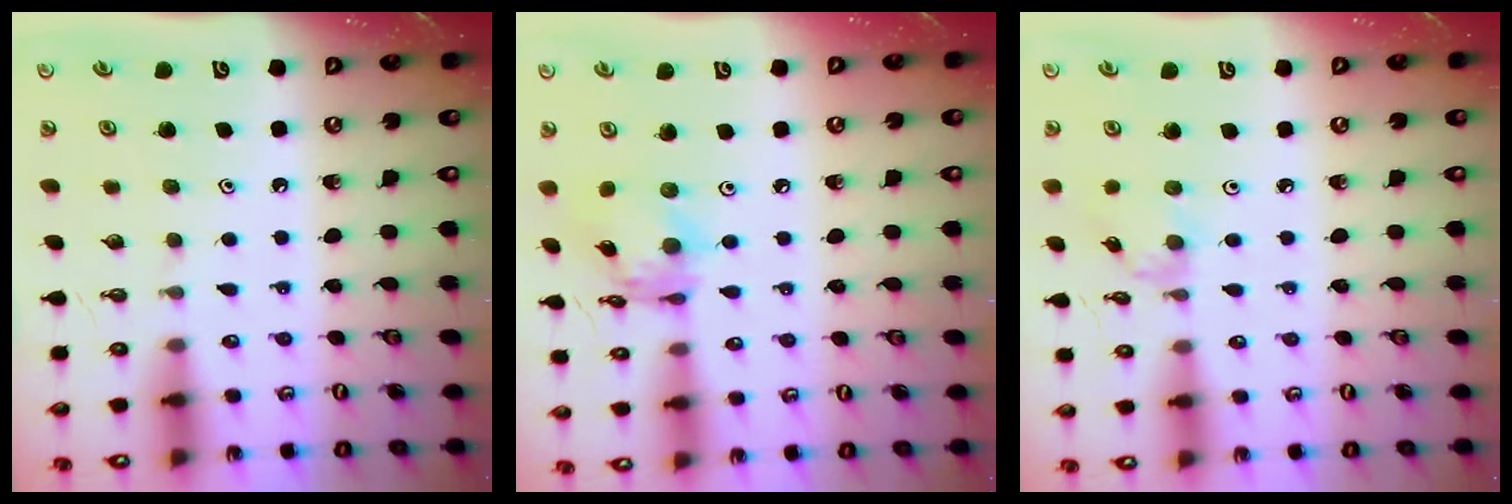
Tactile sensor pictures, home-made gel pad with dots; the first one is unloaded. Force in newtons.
{"total": 10.4, "press": 10.4, "slide": 0.9}
{"total": 2.6, "press": 2.5, "slide": 0.5}